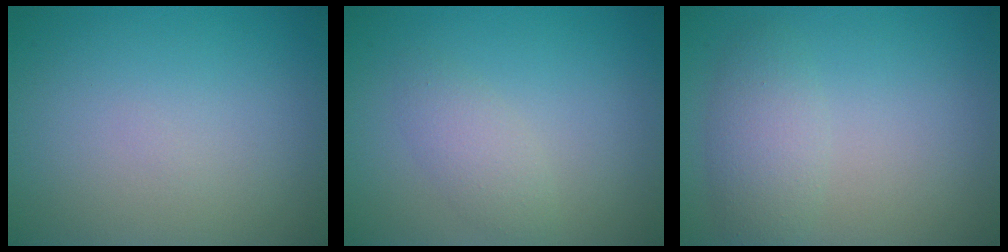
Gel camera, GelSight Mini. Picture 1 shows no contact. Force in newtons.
{"total": 1.9, "press": 1.9, "slide": 0.1}
{"total": 2.7, "press": 2.7, "slide": 0.2}